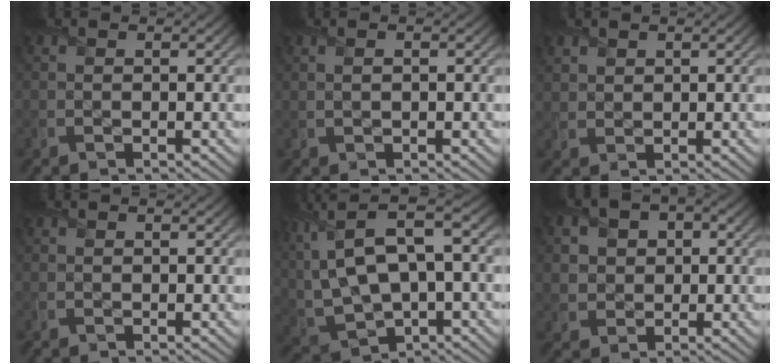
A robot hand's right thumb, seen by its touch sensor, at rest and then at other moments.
{"total": 0.9, "force": [0.3, 0.1, 0.8], "torque": [-0.016, 0.002, 0.007]}
{"total": 2.1, "force": [1.5, 1.4, 0.4], "torque": [-0.015, -0.001, 0.036]}
{"total": 0.0}
{"total": 15.7, "force": [5.6, 7.4, 12.7], "torque": [-0.311, 0.018, 0.118]}
{"total": 6.2, "force": [1.8, 5.1, 2.9], "torque": [-0.080, 0.010, 0.027]}